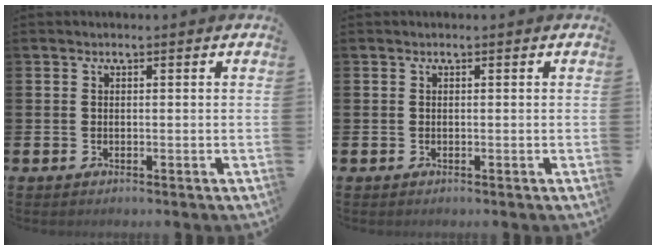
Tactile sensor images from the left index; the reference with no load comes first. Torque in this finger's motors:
{"motor_torque": [-0.17, 0.15, 0.01, 0.00]}